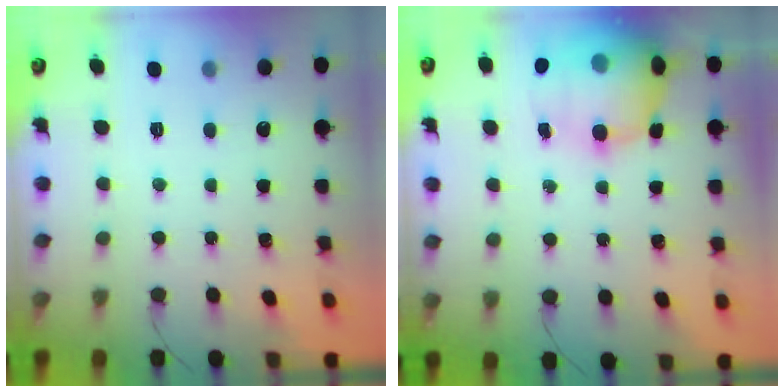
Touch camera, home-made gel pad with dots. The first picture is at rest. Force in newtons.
{"total": 20.0, "press": 17.8, "slide": 9.1}